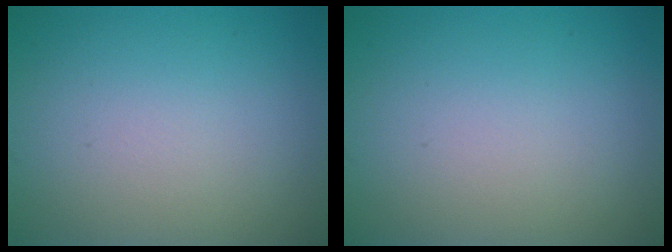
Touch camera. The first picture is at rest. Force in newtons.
{"total": 0.0}